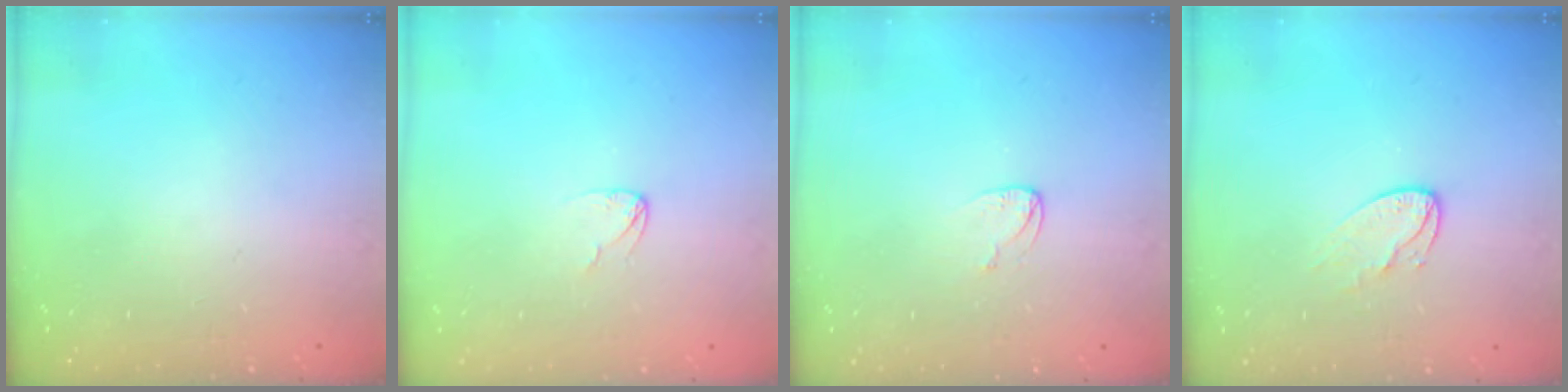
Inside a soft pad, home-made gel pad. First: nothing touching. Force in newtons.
{"total": 2.7, "press": 2.7, "slide": 0.1}
{"total": 3.4, "press": 3.4, "slide": 0.3}
{"total": 6.0, "press": 6.0, "slide": 0.4}